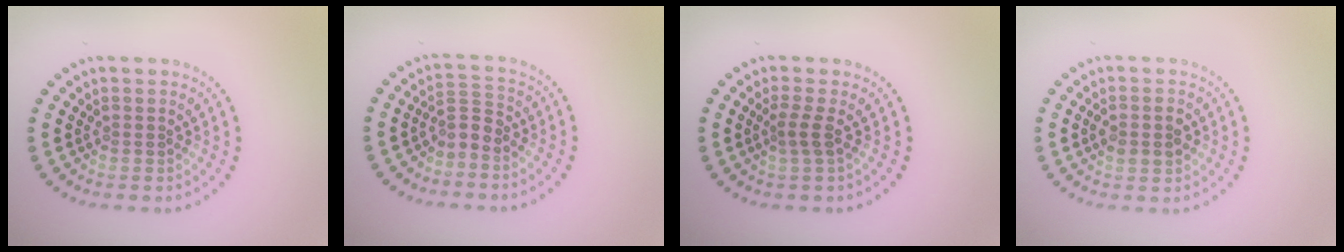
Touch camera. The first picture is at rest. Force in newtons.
{"total": 1.9, "press": 1.4, "slide": 1.3}
{"total": 1.7, "press": 1.2, "slide": 1.2}
{"total": 2.1, "press": 2.1, "slide": 0.1}